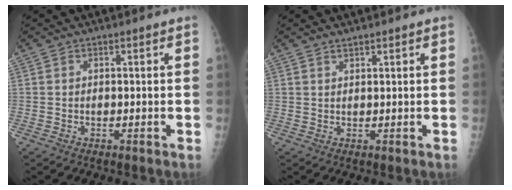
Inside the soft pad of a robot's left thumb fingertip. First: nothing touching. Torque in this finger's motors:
{"motor_torque": [-0.04, -0.01, -0.25, -0.26, -0.02]}